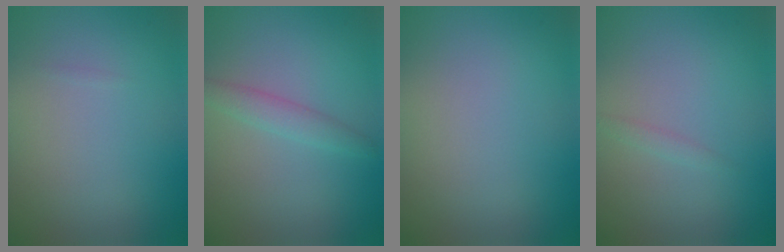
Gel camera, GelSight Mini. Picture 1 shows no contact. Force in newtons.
{"total": 1.9, "press": 1.9, "slide": 0.1}
{"total": 0.0}
{"total": 0.7, "press": 0.7, "slide": 0.1}